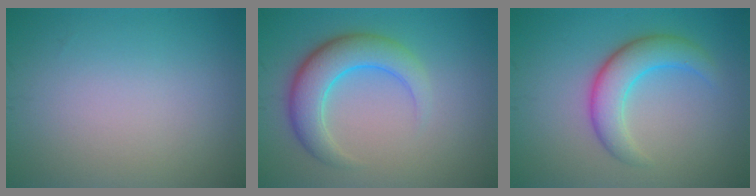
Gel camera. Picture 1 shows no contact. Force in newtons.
{"total": 5.3, "press": 5.3, "slide": 0.2}
{"total": 4.5, "press": 4.5, "slide": 0.3}